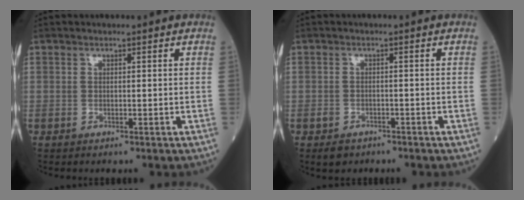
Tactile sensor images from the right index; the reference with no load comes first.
{"total": 2.0, "force": [-1.3, 1.4, 0.5], "torque": [-0.012, 0.003, -0.016]}